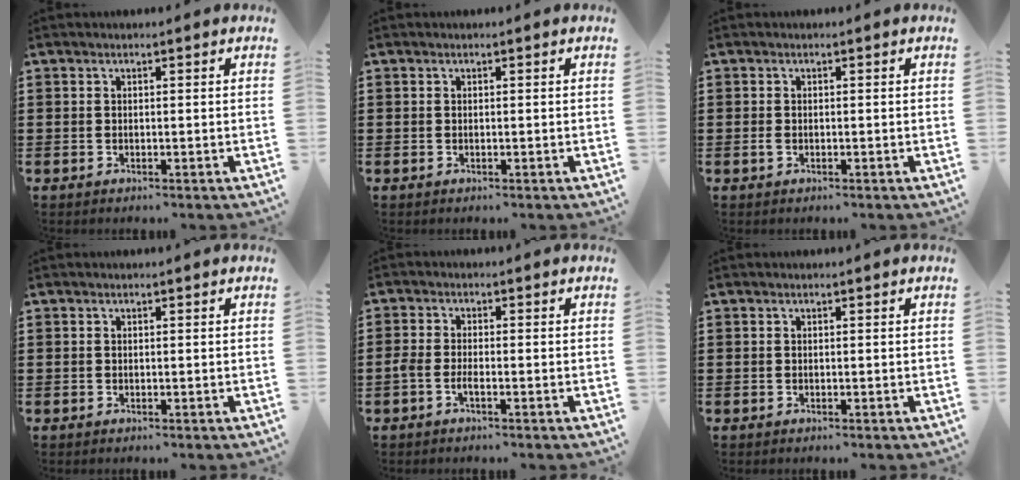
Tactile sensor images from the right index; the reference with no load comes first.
{"total": 0.0}
{"total": 0.8, "force": [-0.2, 0.4, 0.7], "torque": [-0.022, -0.005, -0.007]}
{"total": 0.0}
{"total": 2.0, "force": [-1.1, 0.4, 1.7], "torque": [-0.039, -0.004, -0.021]}
{"total": 0.0}